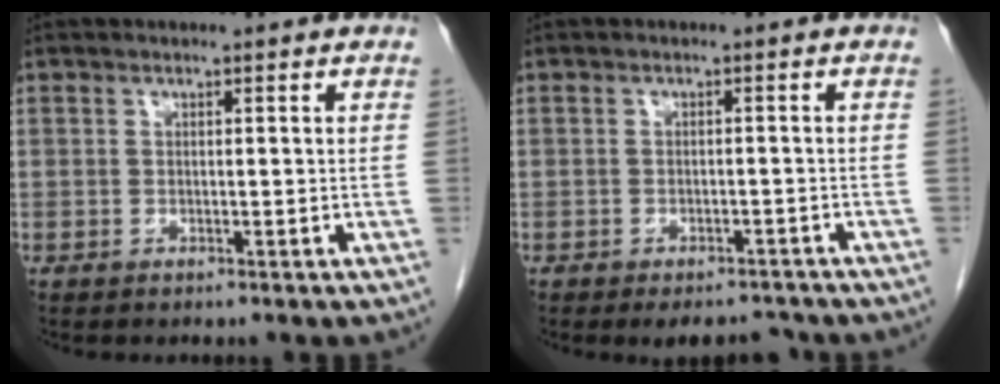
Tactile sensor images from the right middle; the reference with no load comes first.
{"total": 4.7, "force": [-4.2, 1.8, 1.3], "torque": [-0.010, 0.000, -0.056]}